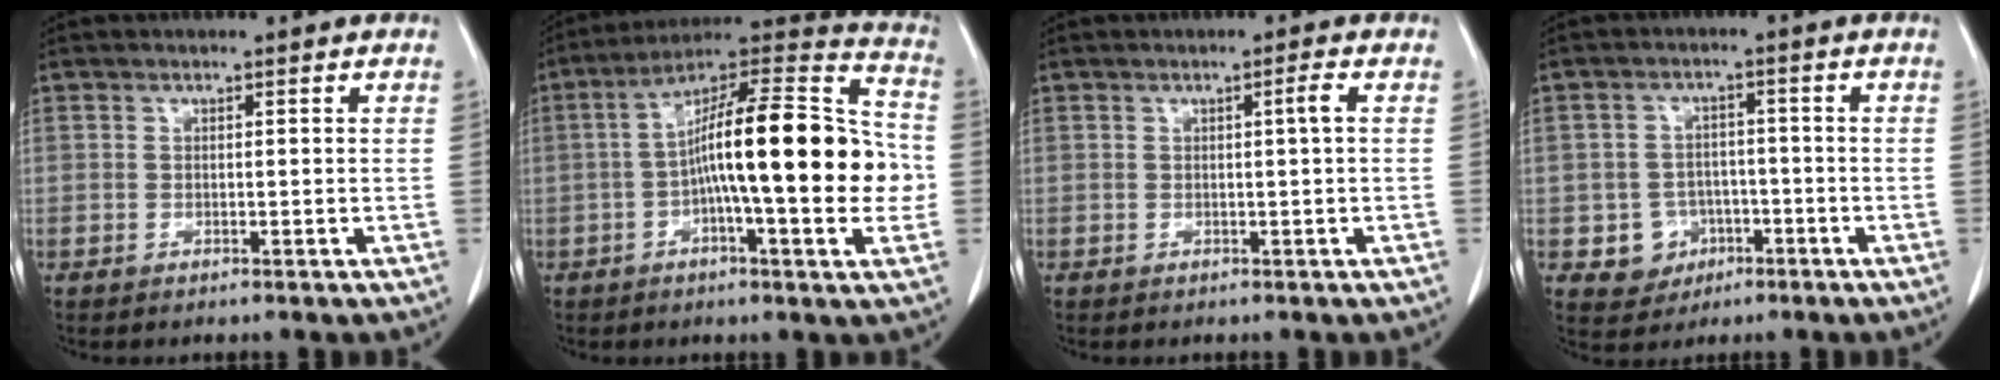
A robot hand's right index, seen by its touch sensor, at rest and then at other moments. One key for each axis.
{"total": 22.3, "fx": -1.8, "fy": 3.4, "fz": 21.9, "tx": -0.328, "ty": 0.027, "tz": -0.031}
{"total": 1.4, "fx": 0.1, "fy": -0.4, "fz": 1.3, "tx": -0.022, "ty": 0.001, "tz": 0.001}
{"total": 5.5, "fx": -2.0, "fy": 5.0, "fz": 0.9, "tx": -0.008, "ty": 0.011, "tz": -0.022}